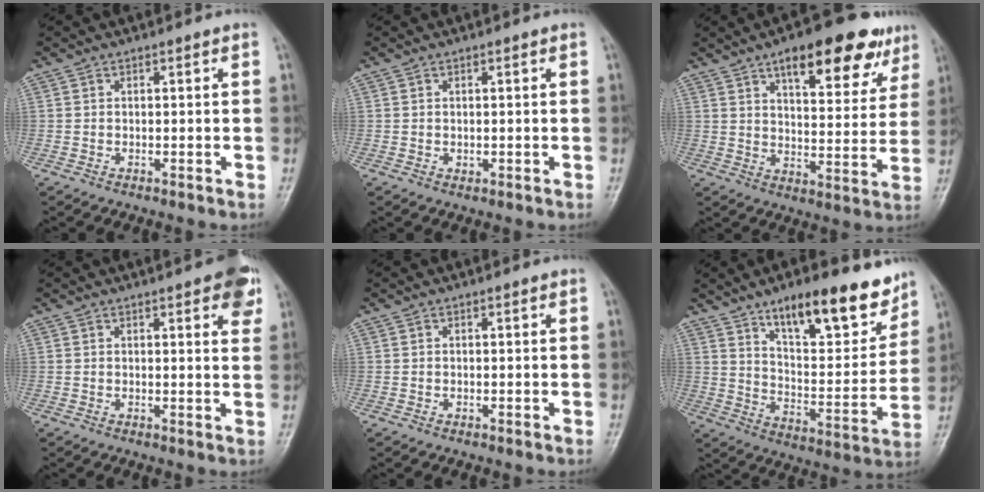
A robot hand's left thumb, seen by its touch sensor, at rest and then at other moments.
{"total": 0.7, "force": [0.2, 0.5, 0.5], "torque": [-0.003, -0.002, 0.006]}
{"total": 17.4, "force": [10.5, 6.7, 12.2], "torque": [-0.120, -0.037, 0.148]}
{"total": 7.2, "force": [3.8, 2.1, 5.8], "torque": [-0.052, -0.010, 0.040]}
{"total": 0.0}
{"total": 18.9, "force": [12.7, 6.4, 12.5], "torque": [-0.139, -0.072, 0.205]}